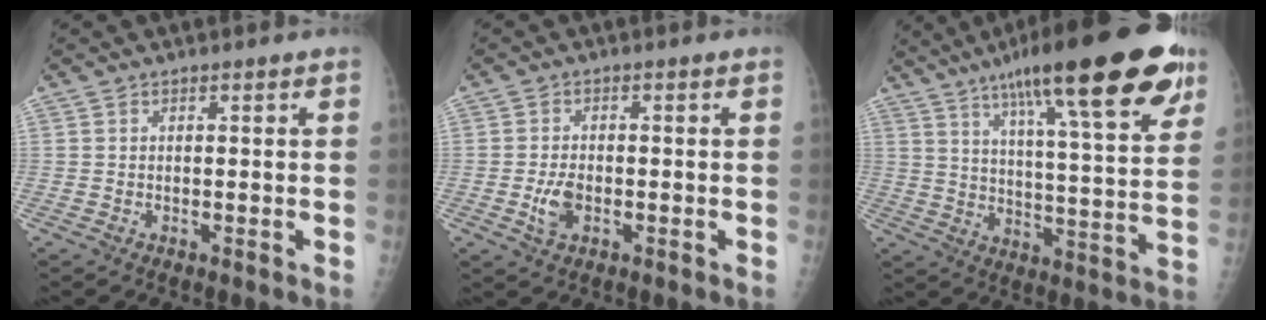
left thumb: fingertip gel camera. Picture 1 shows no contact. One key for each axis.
{"total": 3.8, "fx": -1.1, "fy": 2.2, "fz": 2.9, "tx": -0.055, "ty": 0.004, "tz": -0.018}
{"total": 26.7, "fx": 15.8, "fy": 5.3, "fz": 20.9, "tx": -0.298, "ty": -0.030, "tz": 0.236}